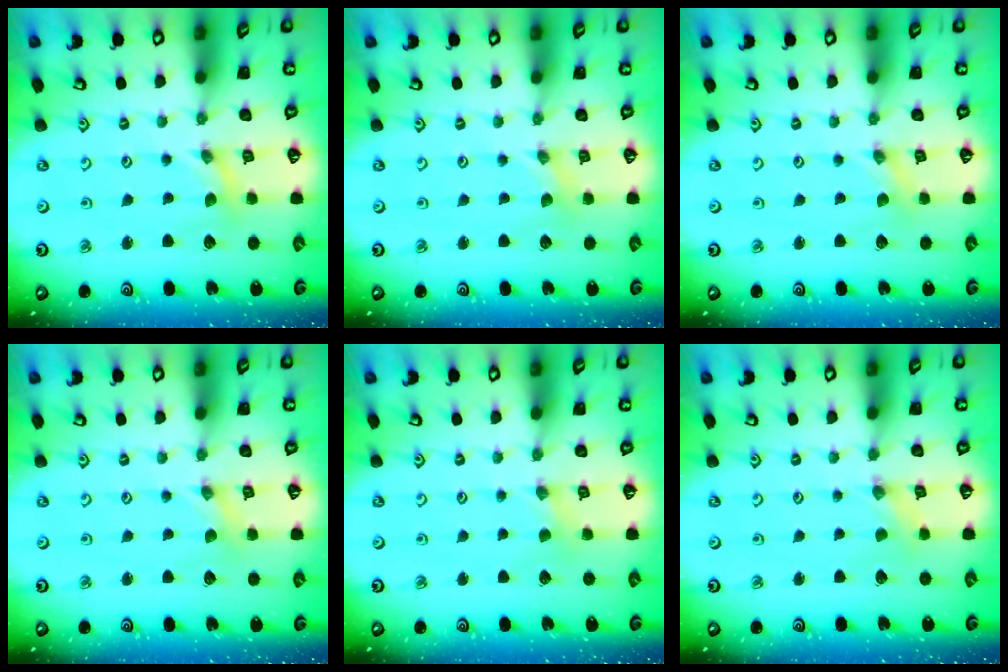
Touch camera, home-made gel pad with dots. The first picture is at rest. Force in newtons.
{"total": 0.0}
{"total": 0.0}
{"total": 0.0}
{"total": 1.8, "press": 1.8, "slide": 0.4}
{"total": 0.0}